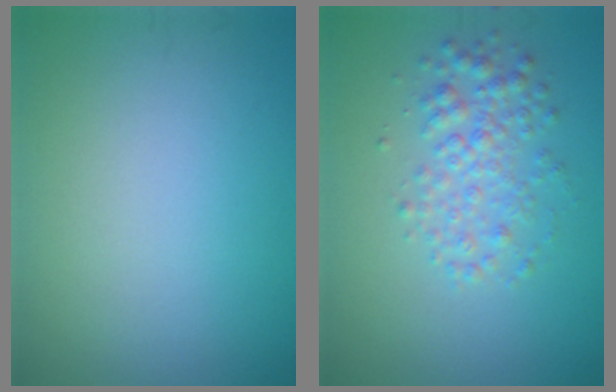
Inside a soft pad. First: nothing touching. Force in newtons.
{"total": 3.0, "press": 3.0, "slide": 0.0}